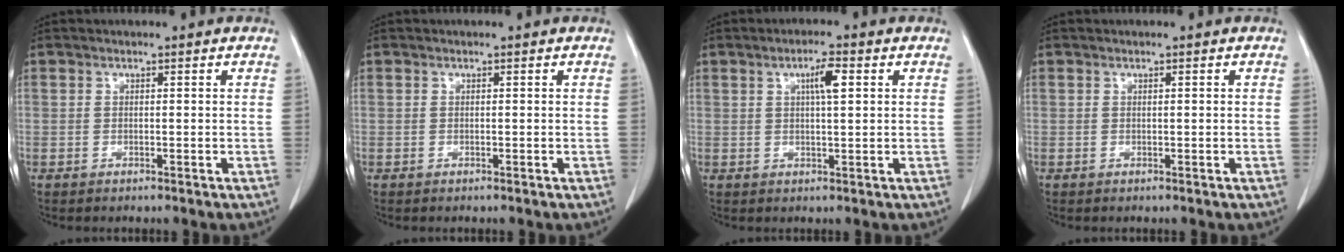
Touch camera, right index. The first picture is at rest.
{"total": 0.0}
{"total": 4.0, "force": [1.4, 1.0, 3.6], "torque": [-0.063, 0.005, 0.022]}
{"total": 0.0}